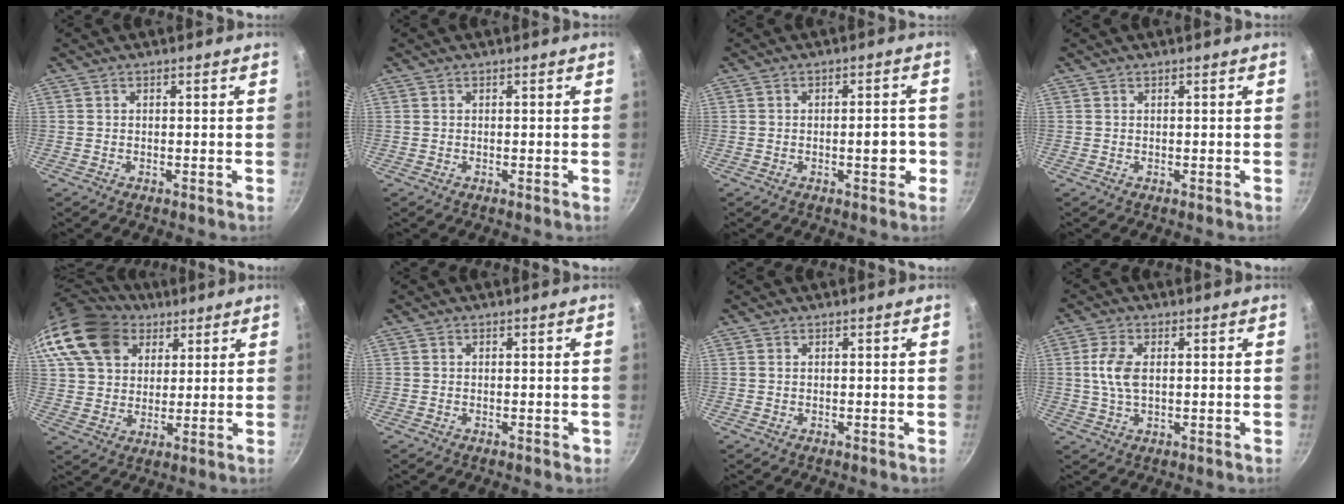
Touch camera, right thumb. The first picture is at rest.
{"total": 0.0}
{"total": 4.7, "force": [-1.2, 2.1, 4.1], "torque": [-0.033, 0.017, -0.016]}
{"total": 0.0}
{"total": 19.9, "force": [10.0, 14.4, 9.4], "torque": [-0.184, 0.009, 0.183]}
{"total": 0.9, "force": [-0.2, 0.7, 0.6], "torque": [-0.002, 0.003, -0.002]}
{"total": 0.0}
{"total": 5.9, "force": [0.8, 3.3, 4.9], "torque": [-0.101, 0.006, 0.015]}